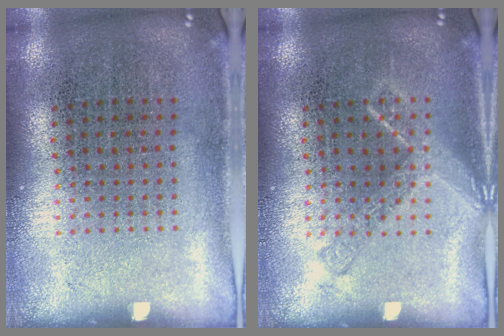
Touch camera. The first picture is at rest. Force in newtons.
{"total": 2.1, "press": 2.0, "slide": 0.2}